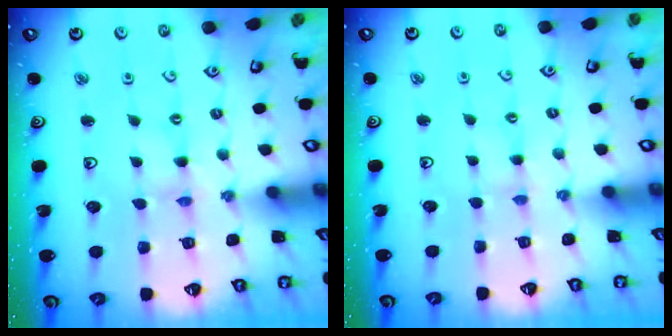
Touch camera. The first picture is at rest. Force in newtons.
{"total": 1.8, "press": 1.7, "slide": 0.3}